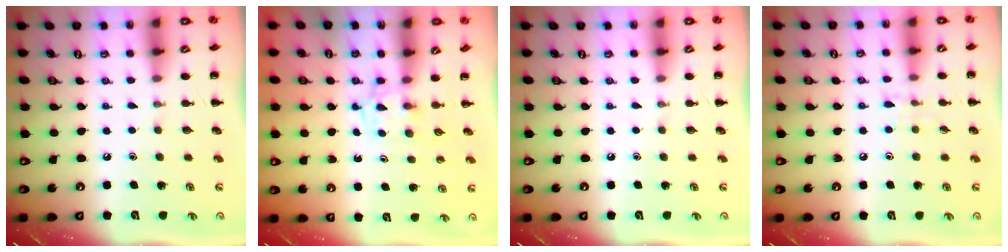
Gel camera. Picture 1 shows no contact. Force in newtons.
{"total": 2.5, "press": 2.2, "slide": 1.3}
{"total": 0.0}
{"total": 6.0, "press": 5.8, "slide": 1.6}